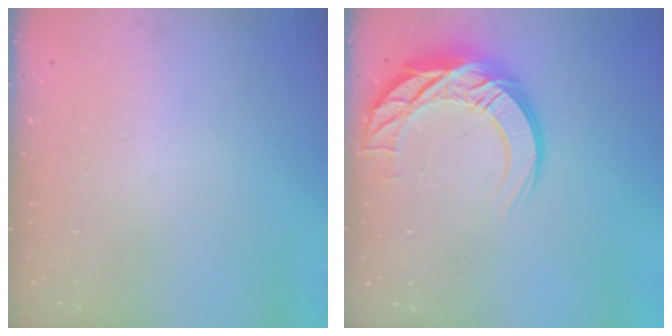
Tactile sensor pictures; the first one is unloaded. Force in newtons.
{"total": 14.6, "press": 14.6, "slide": 1.0}